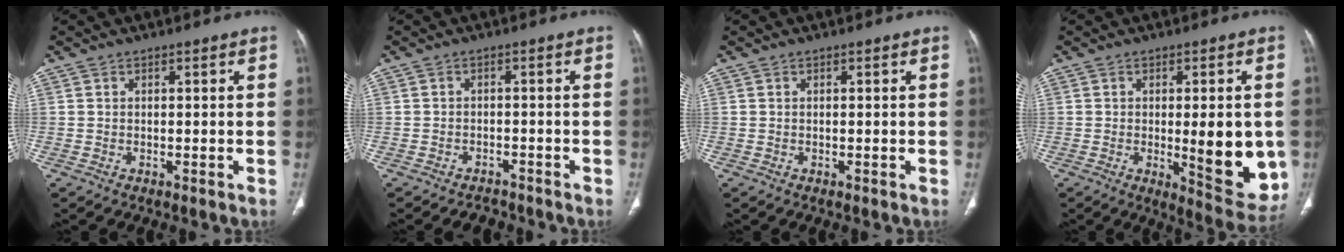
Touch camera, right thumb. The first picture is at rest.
{"total": 3.5, "force": [-3.0, 1.6, 0.5], "torque": [-0.013, 0.013, -0.040]}
{"total": 0.0}
{"total": 13.7, "force": [-1.3, 4.7, 12.9], "torque": [-0.141, -0.024, -0.004]}